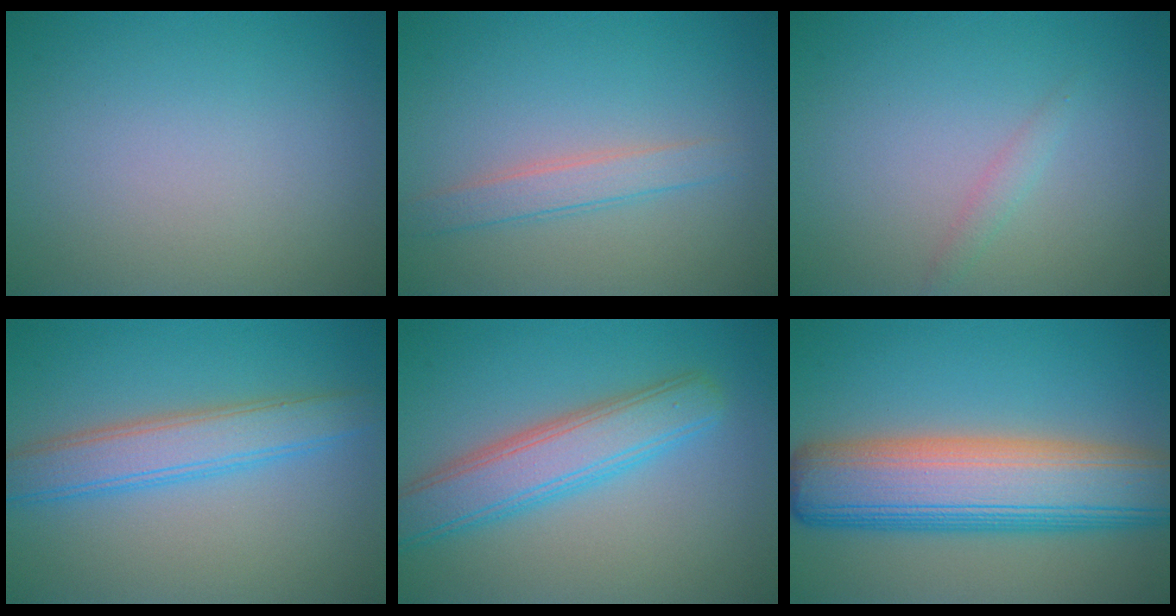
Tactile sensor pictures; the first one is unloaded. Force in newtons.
{"total": 2.3, "press": 2.2, "slide": 0.1}
{"total": 0.9, "press": 0.9, "slide": 0.0}
{"total": 4.5, "press": 4.5, "slide": 0.2}
{"total": 5.6, "press": 5.6, "slide": 0.1}
{"total": 11.6, "press": 11.6, "slide": 0.3}